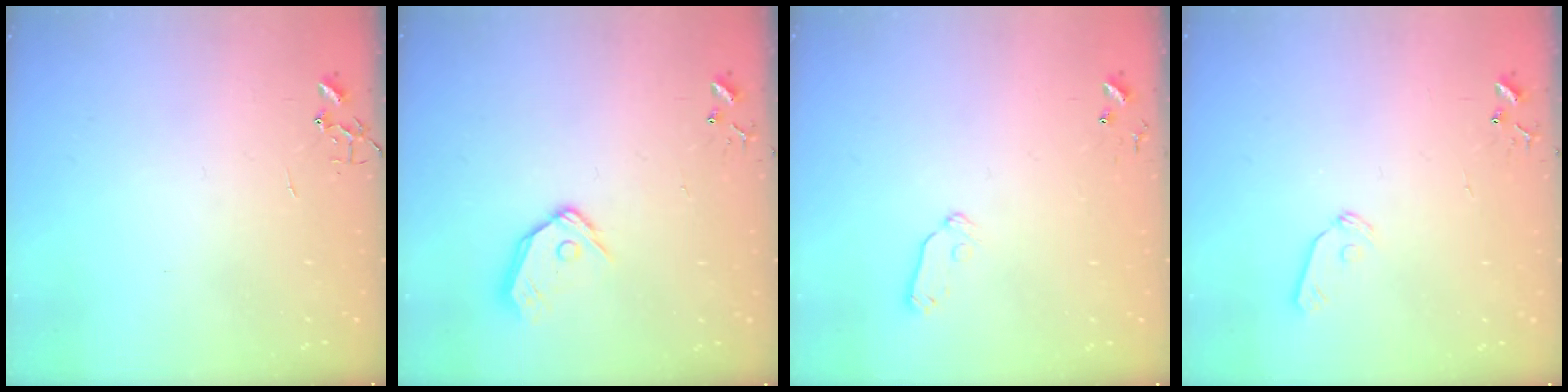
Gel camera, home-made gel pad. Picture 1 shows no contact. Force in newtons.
{"total": 10.3, "press": 10.2, "slide": 1.4}
{"total": 6.8, "press": 6.7, "slide": 0.8}
{"total": 7.3, "press": 7.3, "slide": 0.7}